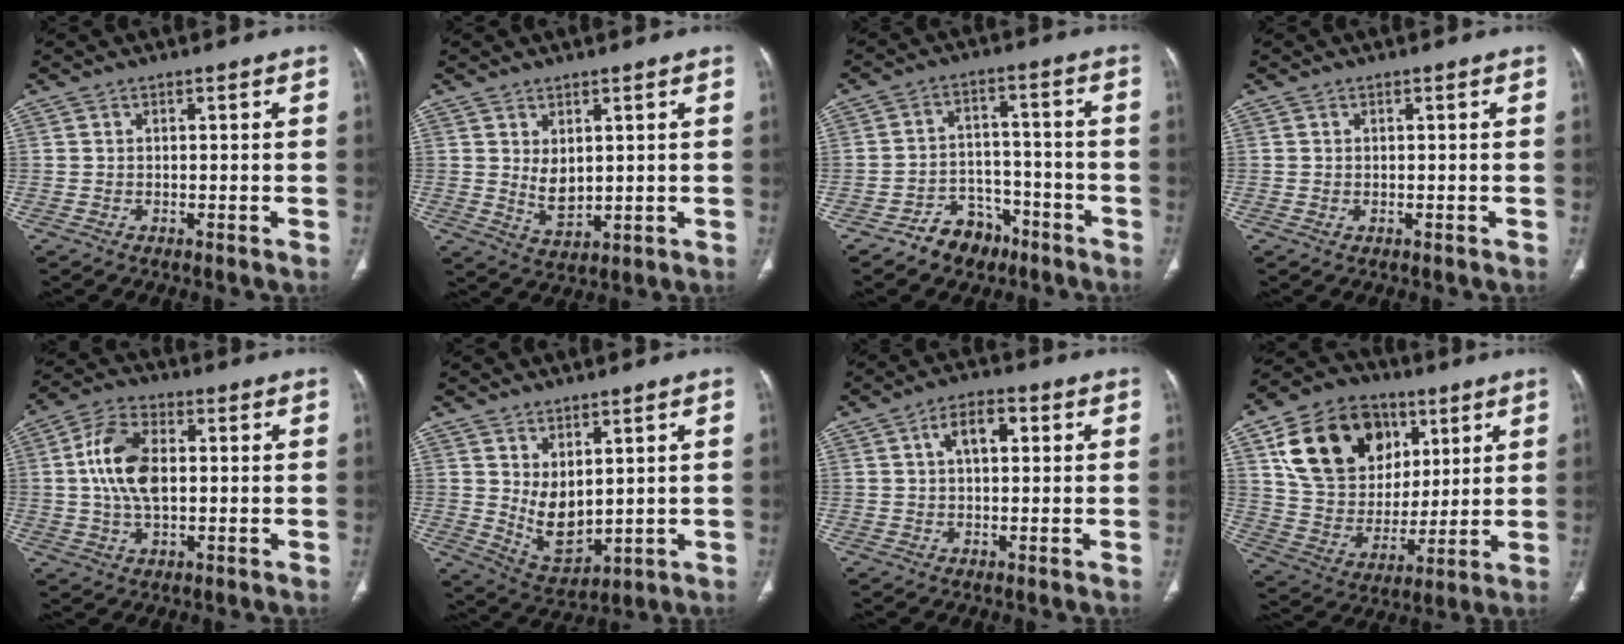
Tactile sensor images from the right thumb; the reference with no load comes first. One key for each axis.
{"total": 4.8, "fx": 1.2, "fy": 2.8, "fz": 3.7, "tx": -0.055, "ty": -0.018, "tz": 0.035}
{"total": 7.9, "fx": -5.4, "fy": 5.4, "fz": 2.2, "tx": 0.000, "ty": 0.053, "tz": -0.084}
{"total": 0.0}
{"total": 11.1, "fx": 0.9, "fy": 6.3, "fz": 9.1, "tx": -0.180, "ty": 0.012, "tz": 0.016}
{"total": 8.0, "fx": 2.1, "fy": 4.5, "fz": 6.3, "tx": -0.092, "ty": -0.031, "tz": 0.065}
{"total": 5.8, "fx": 1.5, "fy": 3.1, "fz": 4.6, "tx": -0.072, "ty": 0.014, "tz": 0.021}
{"total": 22.5, "fx": 8.9, "fy": 16.8, "fz": 12.0, "tx": -0.182, "ty": -0.007, "tz": 0.165}